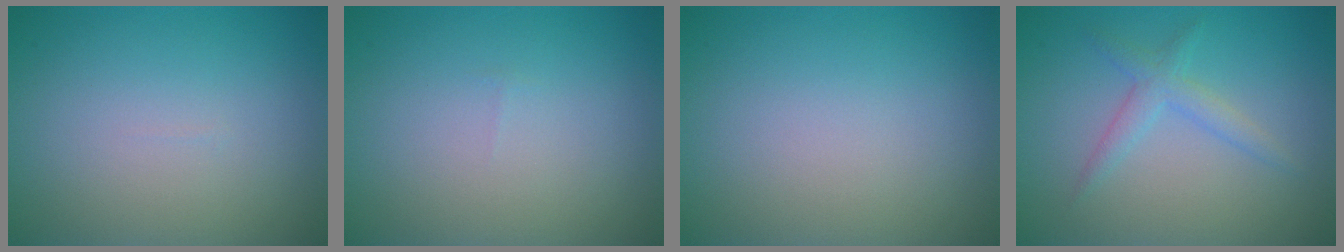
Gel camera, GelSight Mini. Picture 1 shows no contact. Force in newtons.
{"total": 0.0}
{"total": 0.0}
{"total": 2.0, "press": 2.0, "slide": 0.2}